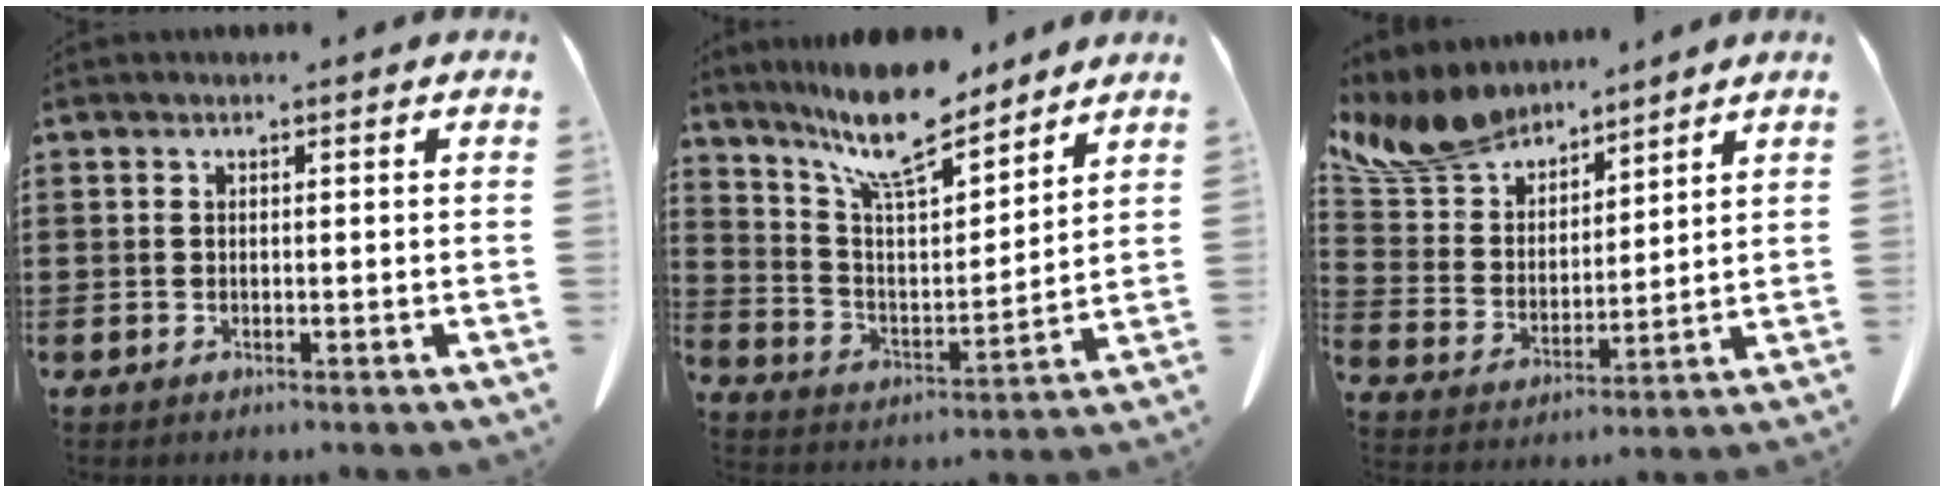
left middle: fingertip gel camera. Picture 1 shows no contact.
{"total": 12.0, "force": [9.6, 2.7, 6.7], "torque": [-0.152, -0.039, 0.172]}
{"total": 10.0, "force": [8.8, 3.9, 2.7], "torque": [-0.096, -0.042, 0.168]}